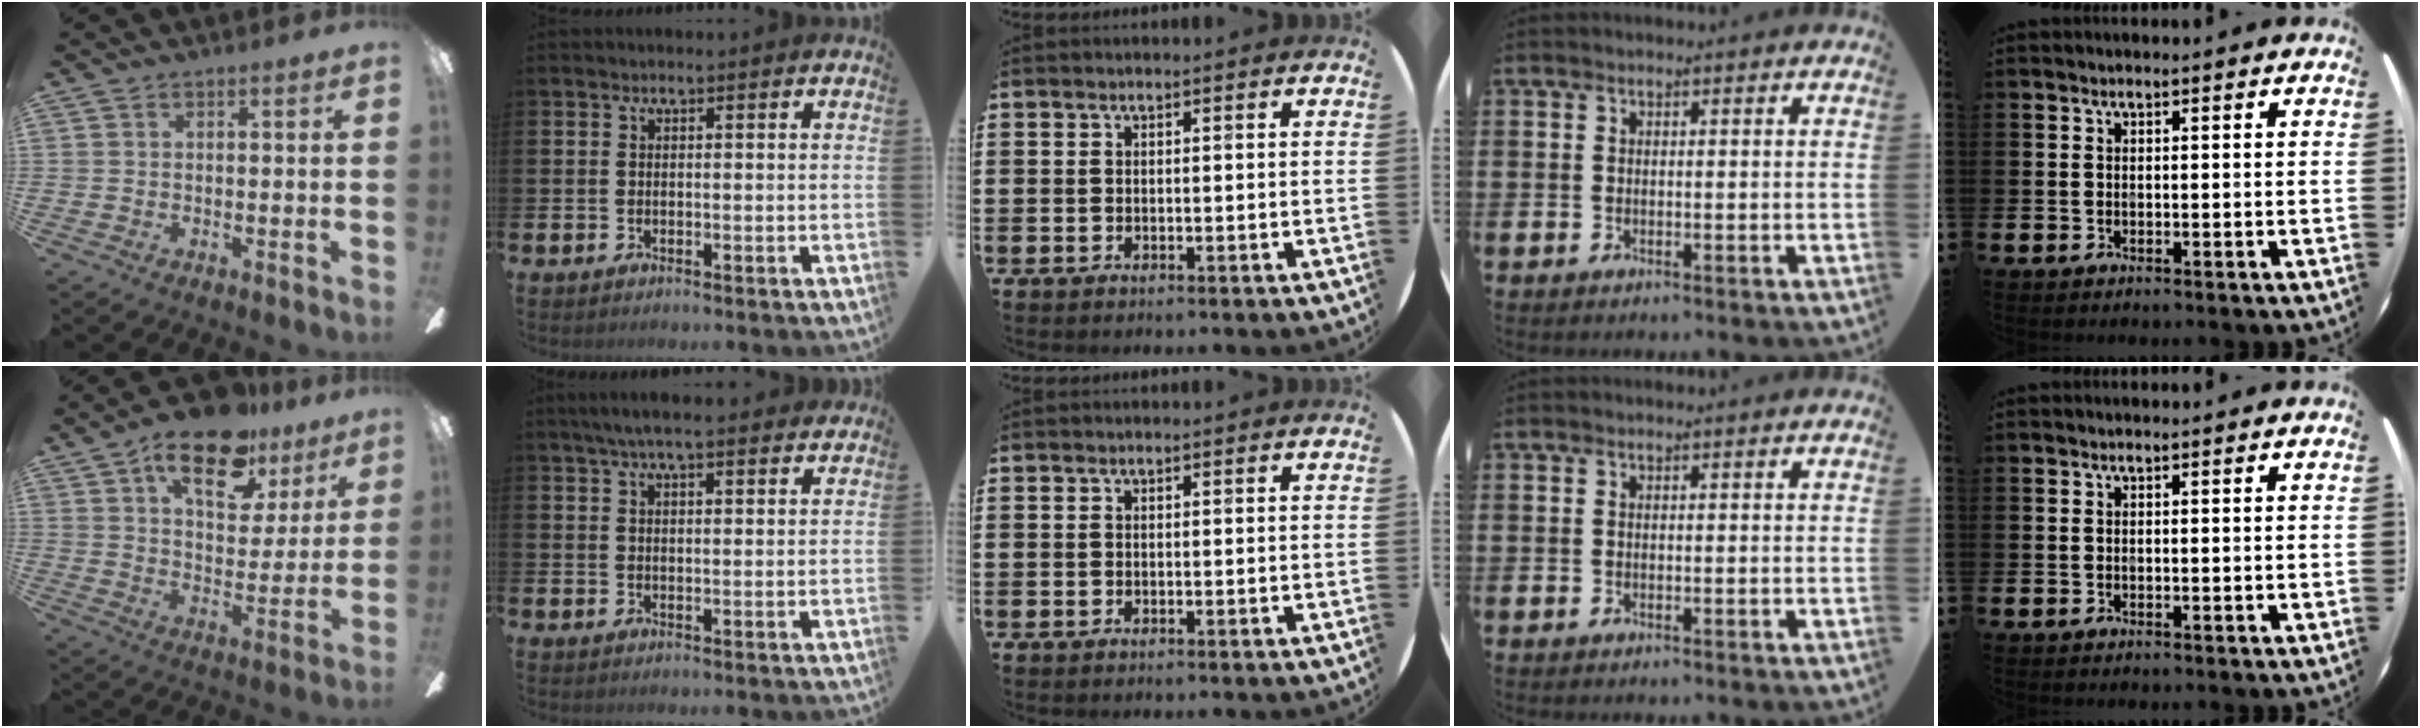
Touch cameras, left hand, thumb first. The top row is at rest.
{"thumb": {"total": 18.4, "force": [11.7, 8.6, 11.3], "torque": [-0.174, -0.049, 0.199]}, "index": {"total": 4.9, "force": [4.3, 0.8, 2.2], "torque": [-0.047, -0.009, 0.076]}}